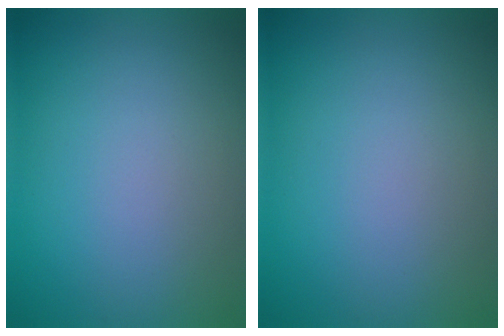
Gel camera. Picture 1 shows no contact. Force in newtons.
{"total": 0.0}